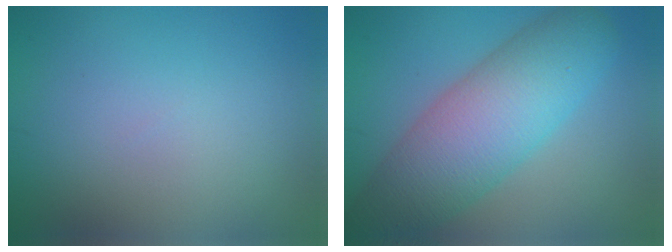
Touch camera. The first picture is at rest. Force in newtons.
{"total": 9.7, "press": 9.7, "slide": 0.3}